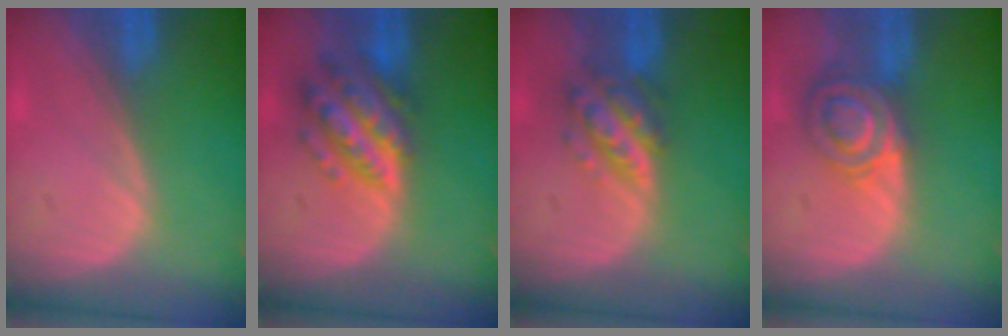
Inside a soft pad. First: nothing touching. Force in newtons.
{"total": 7.6, "press": 7.6, "slide": 0.6}
{"total": 5.9, "press": 5.3, "slide": 2.6}
{"total": 7.2, "press": 6.0, "slide": 3.9}